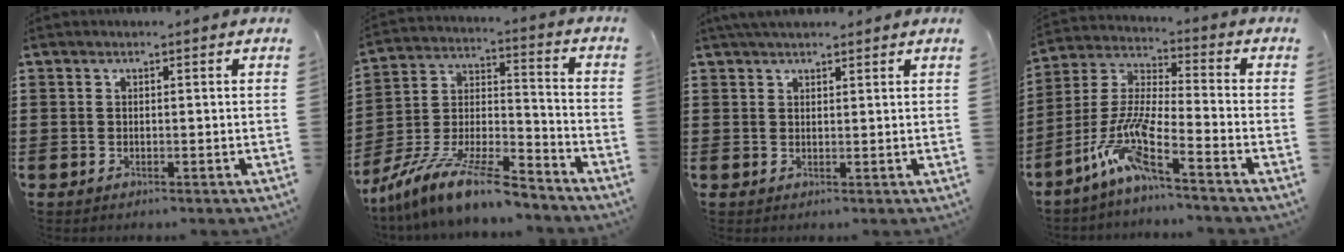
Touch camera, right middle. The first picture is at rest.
{"total": 11.7, "force": [-10.4, 1.0, 5.4], "torque": [-0.103, 0.014, -0.204]}
{"total": 2.2, "force": [1.9, 0.7, 0.7], "torque": [-0.019, 0.005, 0.037]}
{"total": 9.5, "force": [-6.6, 0.5, 6.7], "torque": [-0.160, -0.029, -0.137]}